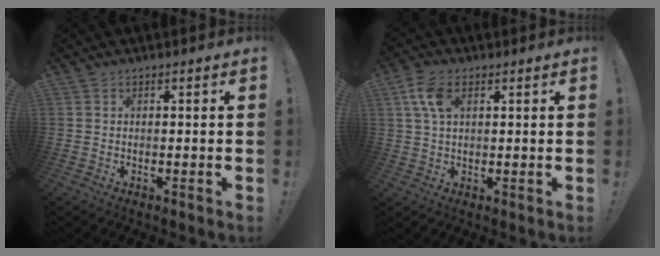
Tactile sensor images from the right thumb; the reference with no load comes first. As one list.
[{"total": 7.6, "force": [2.6, 4.4, 5.6], "torque": [-0.107, 0.004, 0.051]}]